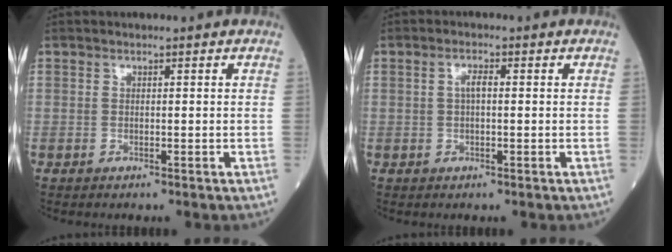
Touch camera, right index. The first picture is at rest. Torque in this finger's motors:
{"motor_torque": [-0.04, -0.03, -0.04, 0.00]}